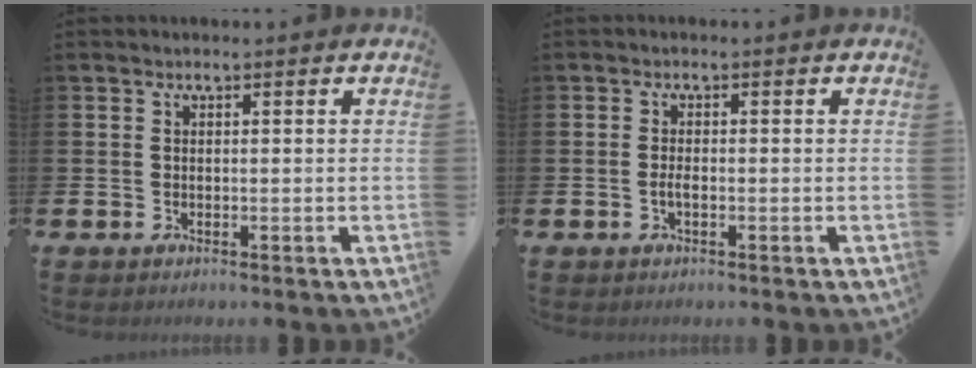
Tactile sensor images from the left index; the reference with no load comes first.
{"total": 1.2, "force": [-0.5, 0.4, 1.0], "torque": [-0.024, 0.002, -0.009]}